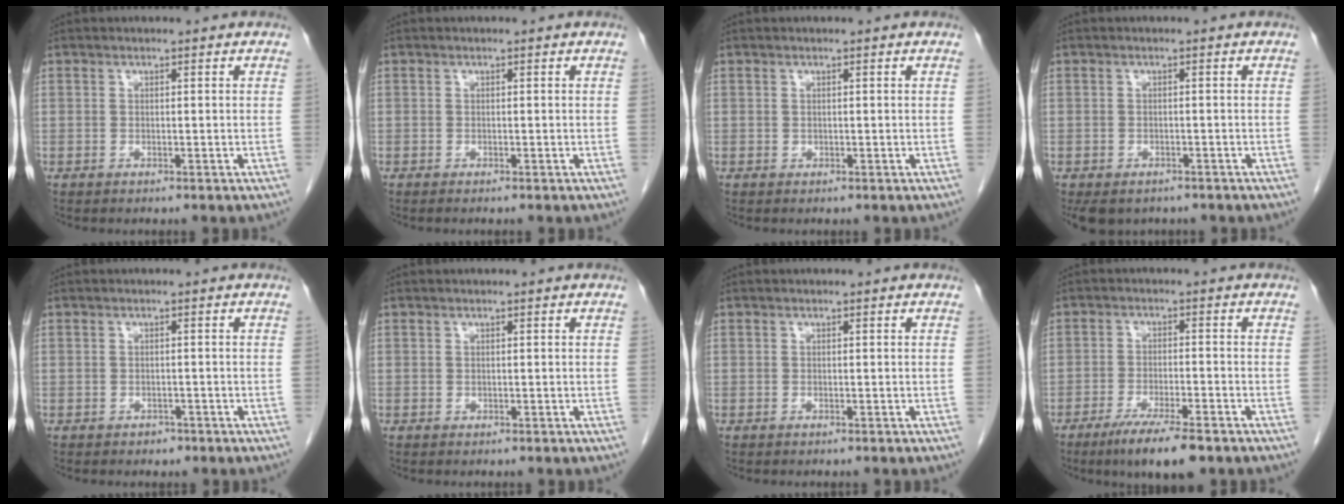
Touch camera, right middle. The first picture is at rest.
{"total": 0.6, "force": [-0.5, 0.0, 0.3], "torque": [-0.005, -0.001, -0.006]}
{"total": 0.0}
{"total": 6.5, "force": [-4.8, 3.8, 2.2], "torque": [-0.032, 0.002, -0.062]}
{"total": 1.2, "force": [-0.8, 0.8, 0.3], "torque": [-0.008, 0.002, -0.010]}
{"total": 0.0}
{"total": 0.0}
{"total": 8.3, "force": [-5.7, 1.1, 5.9], "torque": [-0.099, -0.016, -0.092]}